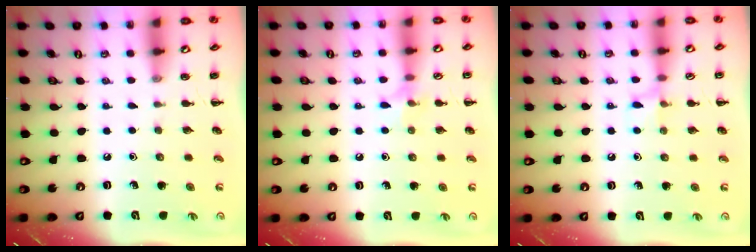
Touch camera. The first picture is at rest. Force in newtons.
{"total": 6.3, "press": 6.1, "slide": 1.5}
{"total": 6.4, "press": 6.1, "slide": 1.9}